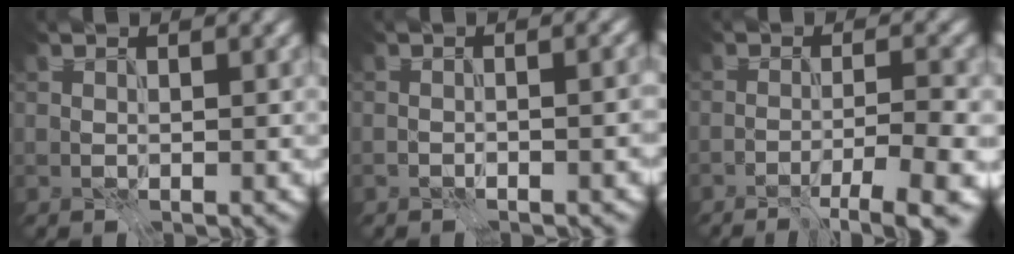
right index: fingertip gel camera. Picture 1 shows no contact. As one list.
[{"total": 3.0, "force": [-0.1, 1.2, 2.7], "torque": [-0.005, 0.020, -0.019]}, {"total": 6.1, "force": [-2.6, 1.3, 5.3], "torque": [-0.059, -0.007, -0.035]}]